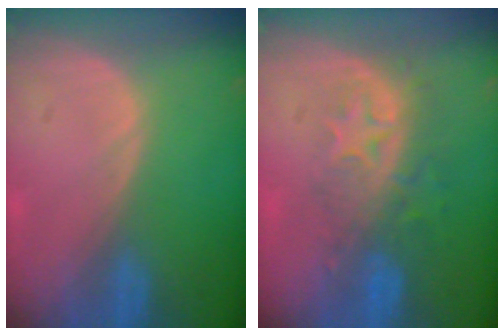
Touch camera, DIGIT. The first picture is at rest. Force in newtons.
{"total": 8.2, "press": 7.3, "slide": 3.8}